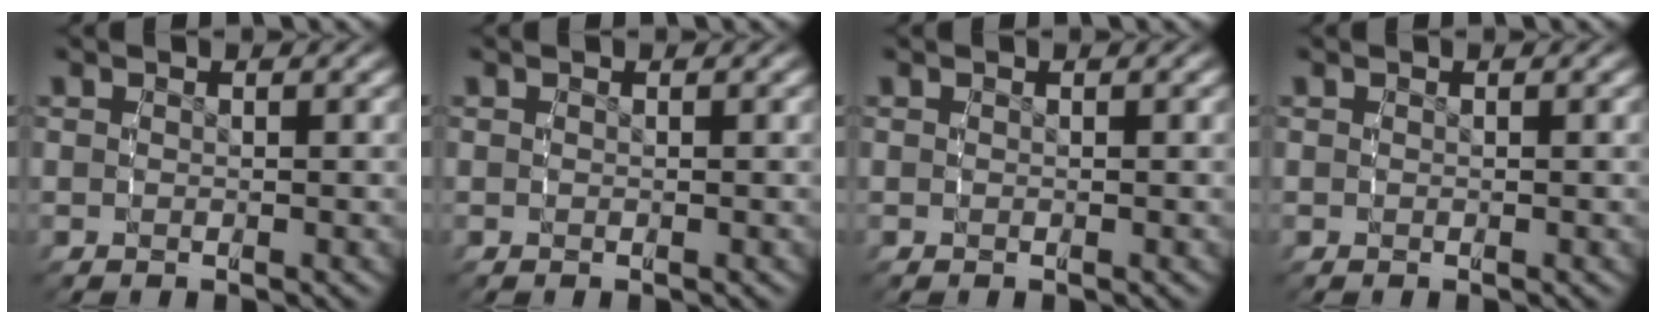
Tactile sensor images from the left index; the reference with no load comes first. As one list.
[{"total": 0.0}, {"total": 0.0}, {"total": 0.0}]